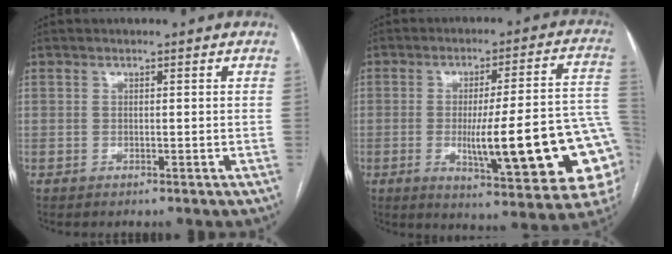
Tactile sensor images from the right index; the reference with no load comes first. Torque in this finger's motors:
{"motor_torque": [1.50, -0.64, 0.62, 0.21]}